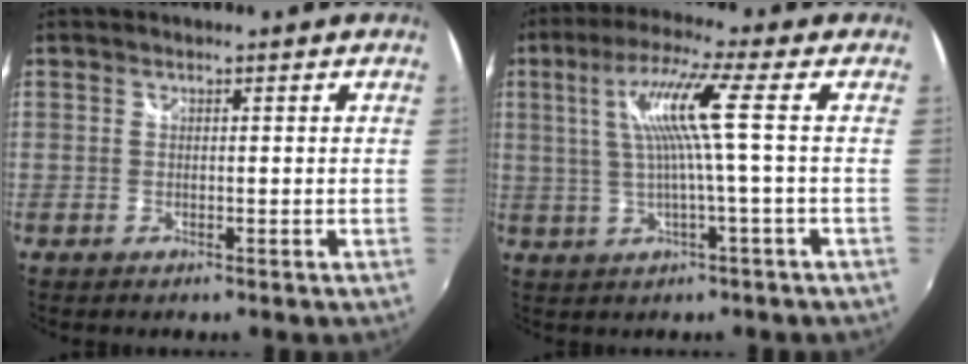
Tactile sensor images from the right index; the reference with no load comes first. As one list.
[{"total": 9.2, "force": [1.1, -1.0, 9.1], "torque": [-0.174, 0.005, 0.028]}]